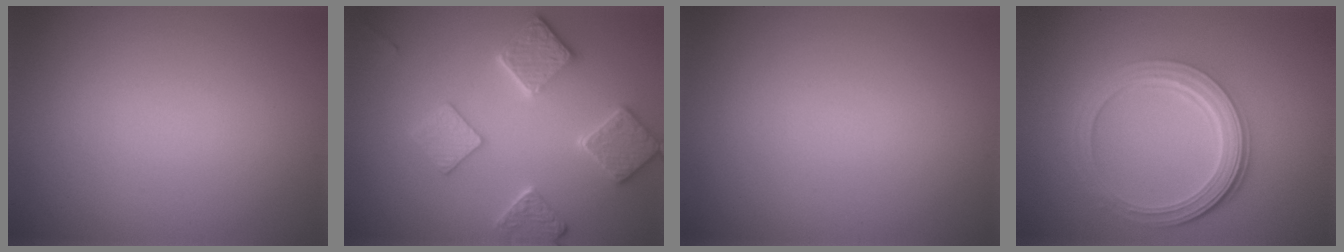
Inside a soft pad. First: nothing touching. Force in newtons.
{"total": 4.2, "press": 4.1, "slide": 0.9}
{"total": 0.0}
{"total": 5.4, "press": 3.9, "slide": 3.7}